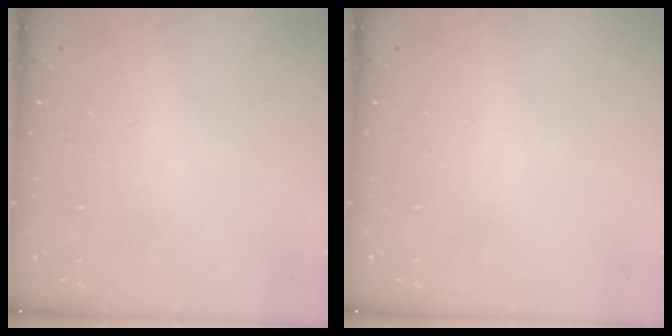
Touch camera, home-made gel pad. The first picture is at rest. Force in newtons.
{"total": 0.0}